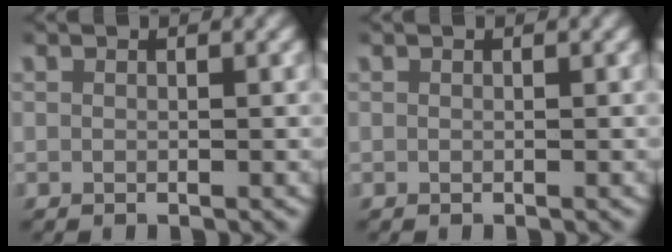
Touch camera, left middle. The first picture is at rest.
{"total": 0.0}